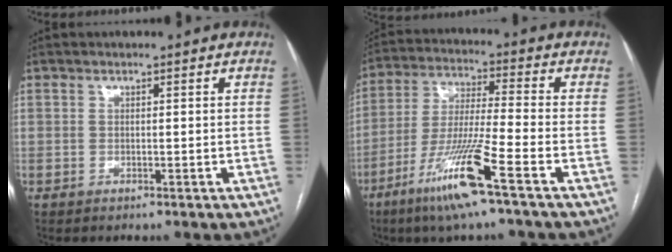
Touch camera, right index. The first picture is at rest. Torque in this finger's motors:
{"motor_torque": [1.38, -0.76, 0.78, 0.21]}